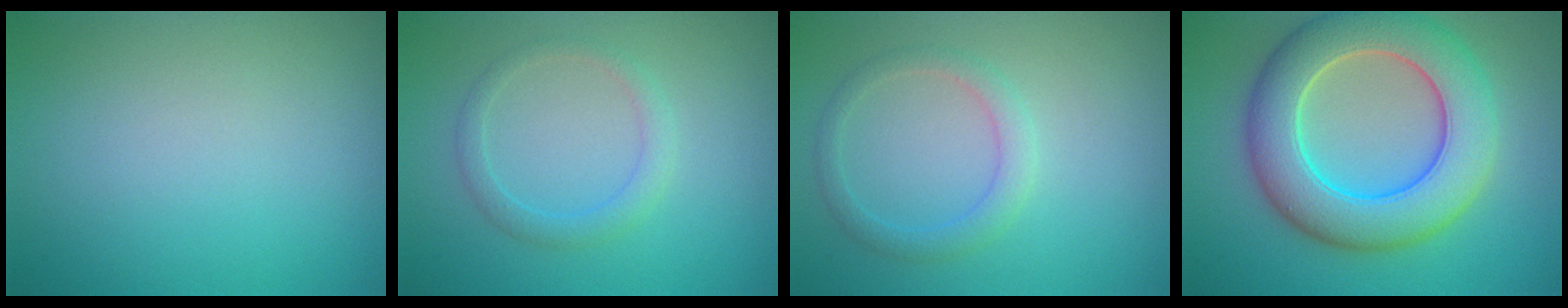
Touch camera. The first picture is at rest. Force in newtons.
{"total": 1.8, "press": 1.8, "slide": 0.1}
{"total": 2.1, "press": 2.1, "slide": 0.2}
{"total": 9.3, "press": 9.2, "slide": 0.7}